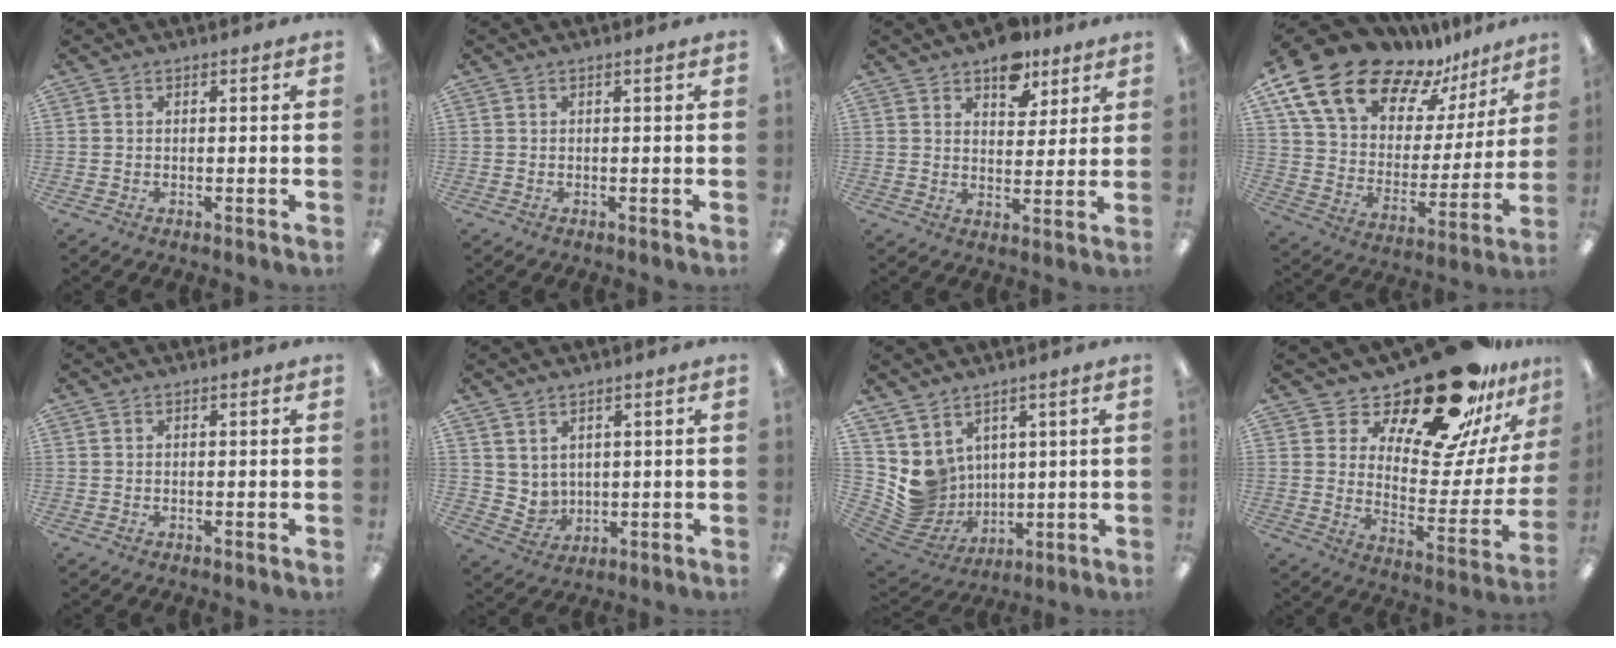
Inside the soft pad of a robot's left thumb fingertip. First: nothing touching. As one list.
[{"total": 0.0}, {"total": 9.2, "force": [6.5, 5.4, 3.7], "torque": [-0.029, -0.036, 0.112]}, {"total": 20.2, "force": [15.2, 10.2, 8.5], "torque": [-0.164, -0.108, 0.279]}, {"total": 0.0}, {"total": 4.4, "force": [3.2, 3.1, 0.2], "torque": [-0.019, -0.019, 0.064]}, {"total": 8.8, "force": [3.6, 7.9, 1.1], "torque": [-0.056, -0.042, 0.081]}, {"total": 24.9, "force": [20.1, 7.7, 12.5], "torque": [-0.170, -0.147, 0.333]}]